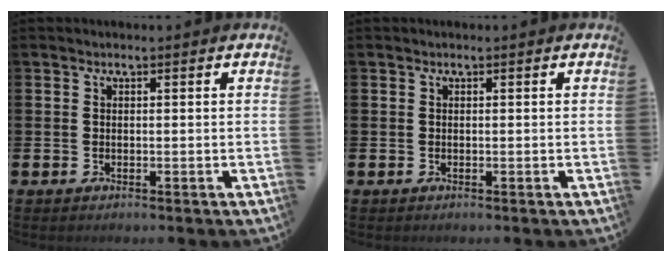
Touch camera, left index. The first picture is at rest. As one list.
[{"total": 0.0}]